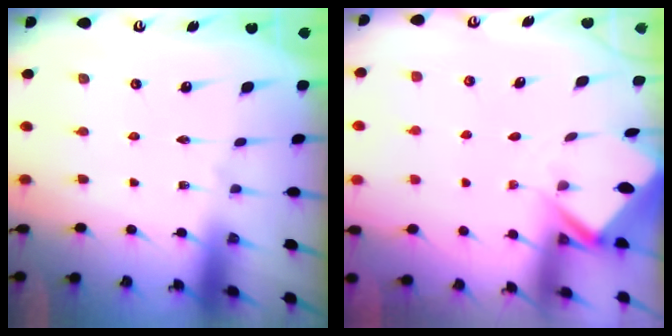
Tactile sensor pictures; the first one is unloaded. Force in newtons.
{"total": 2.4, "press": 2.4, "slide": 0.1}